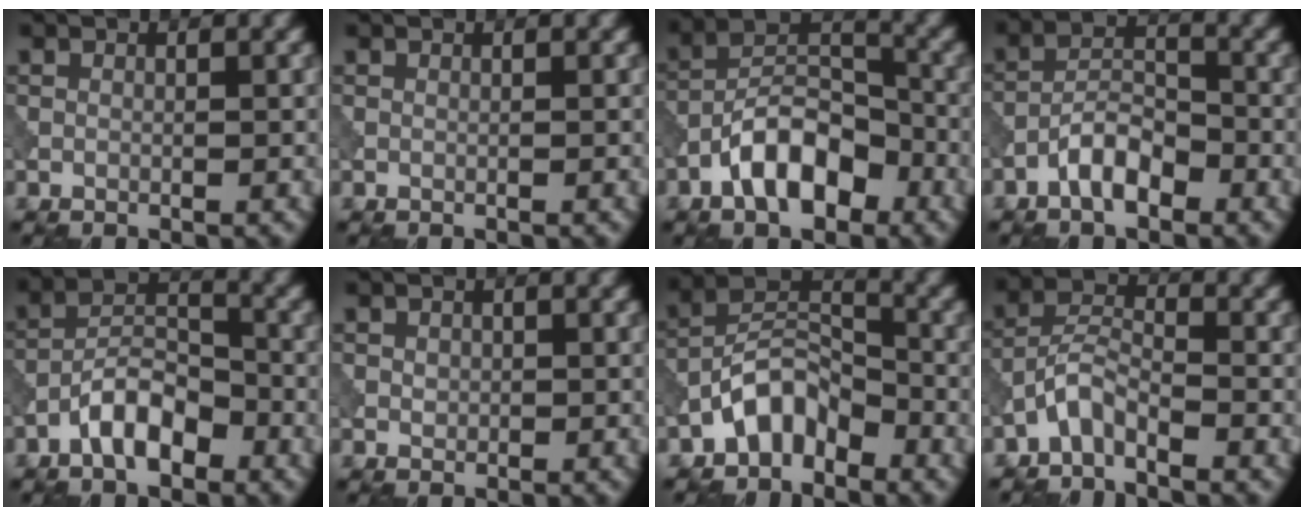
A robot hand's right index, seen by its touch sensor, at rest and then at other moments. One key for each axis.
{"total": 0.0}
{"total": 7.3, "fx": -3.9, "fy": 3.7, "fz": 4.9, "tx": -0.074, "ty": 0.015, "tz": -0.079}
{"total": 4.0, "fx": -2.4, "fy": 1.7, "fz": 2.6, "tx": -0.041, "ty": 0.012, "tz": -0.050}
{"total": 5.1, "fx": -2.9, "fy": 2.3, "fz": 3.4, "tx": -0.053, "ty": 0.013, "tz": -0.059}
{"total": 0.8, "fx": 0.1, "fy": 0.7, "fz": 0.3, "tx": -0.005, "ty": 0.000, "tz": 0.001}
{"total": 4.9, "fx": -3.3, "fy": 2.6, "fz": 2.5, "tx": -0.038, "ty": 0.018, "tz": -0.071}
{"total": 2.8, "fx": -2.2, "fy": 0.9, "fz": 1.5, "tx": -0.030, "ty": 0.015, "tz": -0.053}